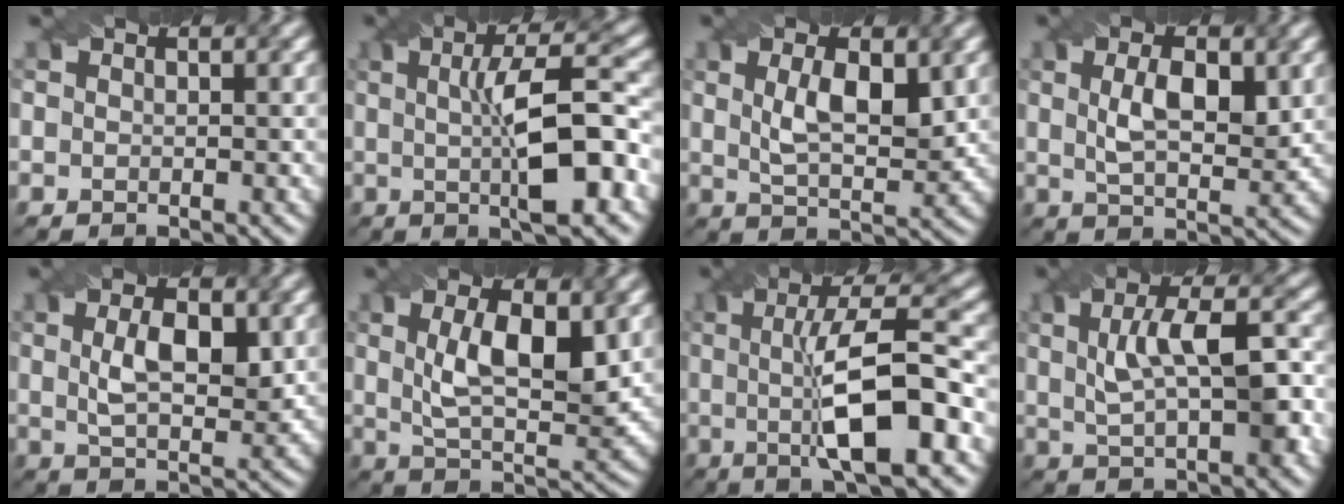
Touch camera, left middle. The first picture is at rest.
{"total": 8.2, "force": [0.1, 1.9, 8.0], "torque": [-0.116, 0.009, 0.000]}
{"total": 5.2, "force": [1.4, 2.1, 4.6], "torque": [-0.091, -0.002, 0.028]}
{"total": 5.0, "force": [1.2, 2.2, 4.3], "torque": [-0.086, -0.002, 0.024]}
{"total": 5.0, "force": [1.1, 2.3, 4.3], "torque": [-0.084, -0.001, 0.022]}
{"total": 7.5, "force": [1.8, 2.8, 6.7], "torque": [-0.122, 0.000, 0.035]}
{"total": 10.0, "force": [-0.7, 2.4, 9.6], "torque": [-0.143, 0.006, -0.011]}
{"total": 7.0, "force": [1.0, 2.6, 6.4], "torque": [-0.112, 0.007, 0.017]}